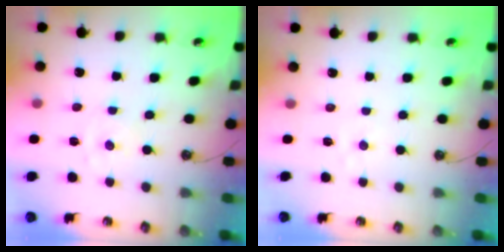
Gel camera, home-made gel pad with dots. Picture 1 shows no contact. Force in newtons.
{"total": 1.4, "press": 1.4, "slide": 0.2}